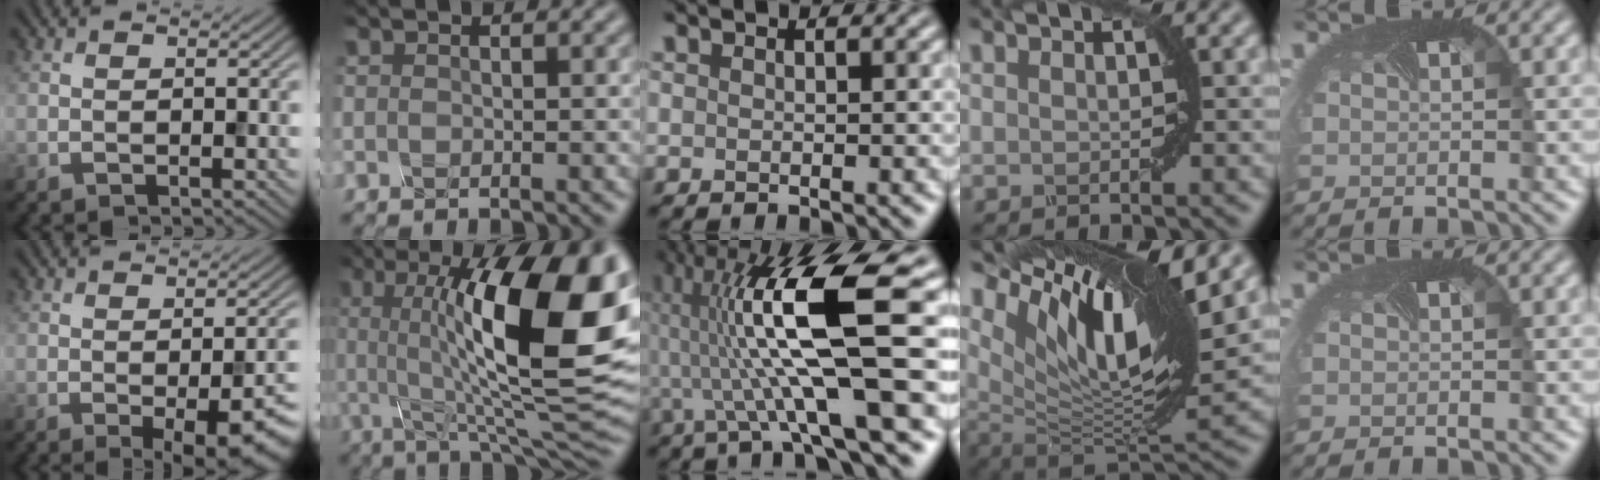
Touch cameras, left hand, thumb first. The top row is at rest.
{"thumb": {"total": 8.2, "force": [-2.6, 2.5, 7.3], "torque": [-0.100, -0.016, -0.024]}, "index": {"total": 17.2, "force": [3.1, 5.1, 16.1], "torque": [-0.229, 0.002, 0.046]}, "middle": {"total": 12.7, "force": [1.0, 2.5, 12.4], "torque": [-0.227, 0.020, 0.029]}, "ring": {"total": 12.5, "force": [6.2, 3.9, 10.2], "torque": [-0.189, 0.003, 0.120]}}